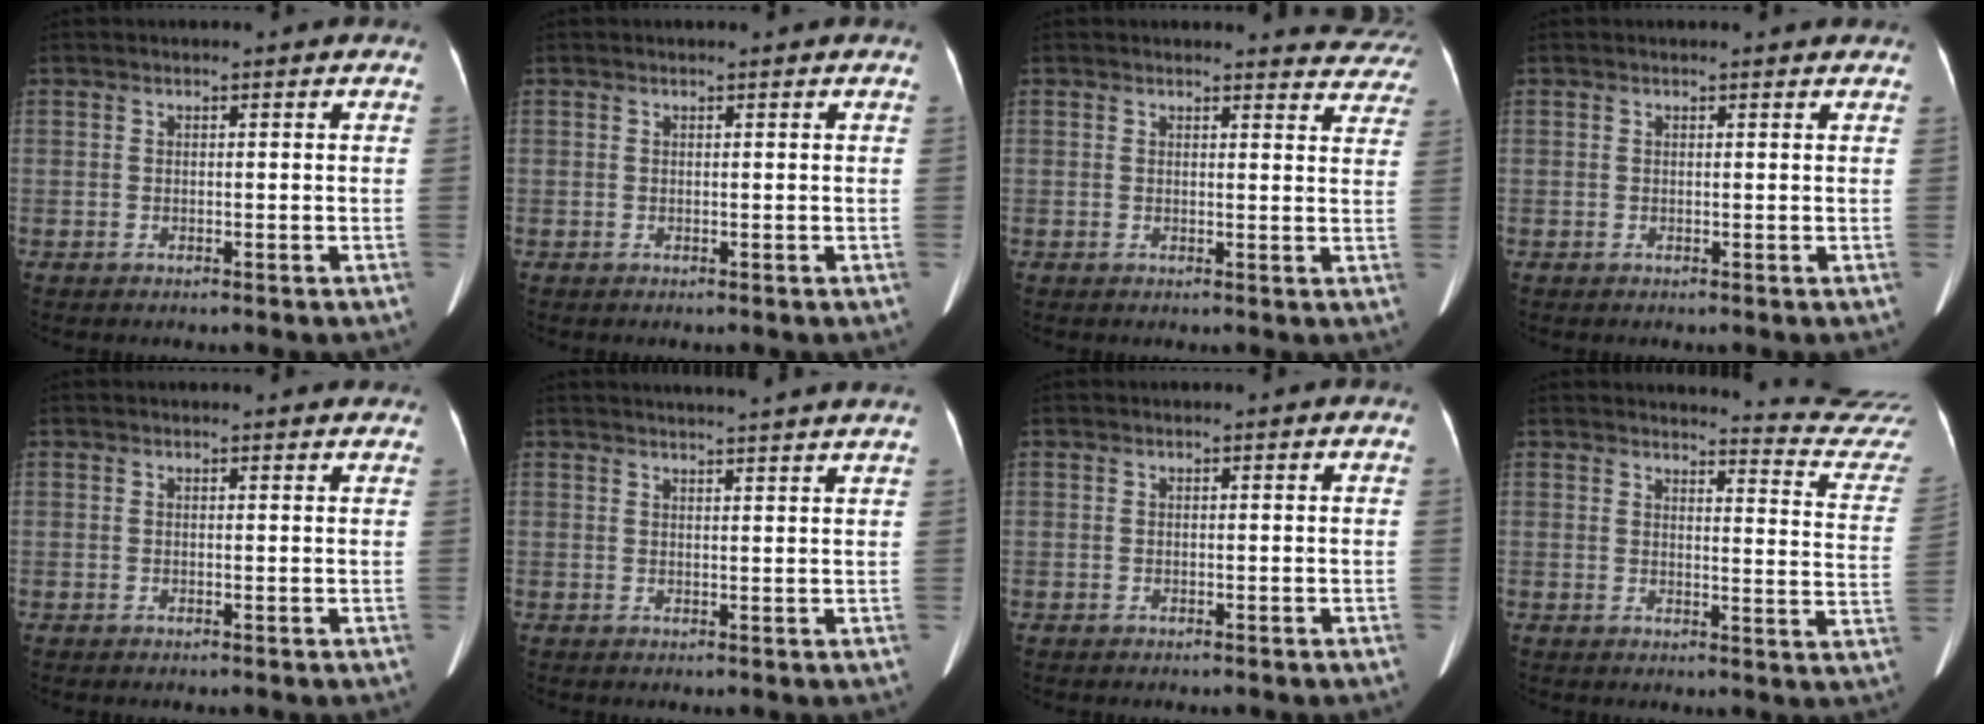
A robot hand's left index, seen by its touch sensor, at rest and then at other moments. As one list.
[{"total": 0.8, "force": [0.8, 0.0, 0.2], "torque": [-0.007, 0.003, 0.011]}, {"total": 7.5, "force": [7.3, 1.6, 0.2], "torque": [0.027, -0.026, 0.047]}, {"total": 2.2, "force": [2.1, 0.4, 0.4], "torque": [-0.011, 0.004, 0.016]}, {"total": 2.8, "force": [2.7, 0.6, 0.6], "torque": [-0.010, 0.003, 0.020]}, {"total": 11.6, "force": [10.8, -1.0, 4.2], "torque": [-0.059, -0.004, 0.119]}, {"total": 0.0}, {"total": 14.8, "force": [14.8, -1.2, 0.6], "torque": [0.010, -0.141, 0.134]}]